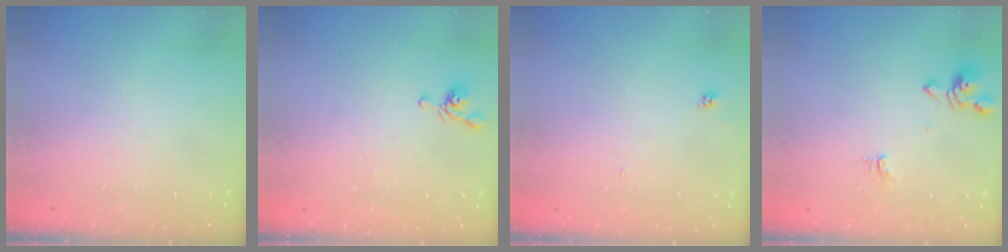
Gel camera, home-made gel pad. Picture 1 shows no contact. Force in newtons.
{"total": 4.3, "press": 4.3, "slide": 0.2}
{"total": 1.9, "press": 1.9, "slide": 0.1}
{"total": 2.4, "press": 2.3, "slide": 0.5}